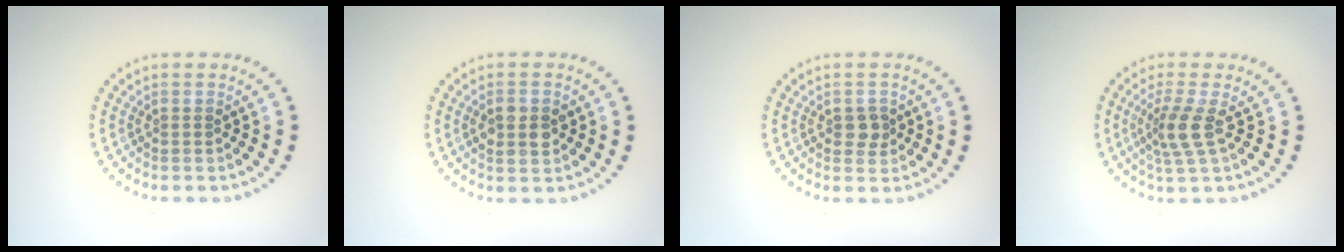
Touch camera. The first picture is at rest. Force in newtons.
{"total": 2.4, "press": 2.4, "slide": 0.3}
{"total": 1.6, "press": 1.6, "slide": 0.2}
{"total": 2.9, "press": 2.2, "slide": 2.0}